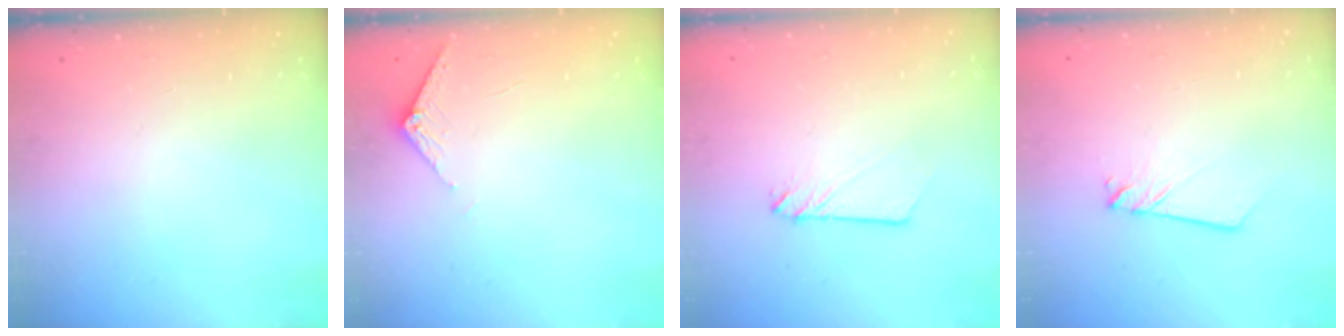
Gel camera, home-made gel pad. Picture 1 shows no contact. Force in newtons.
{"total": 2.9, "press": 2.9, "slide": 0.3}
{"total": 2.4, "press": 2.4, "slide": 0.2}
{"total": 2.4, "press": 2.4, "slide": 0.2}